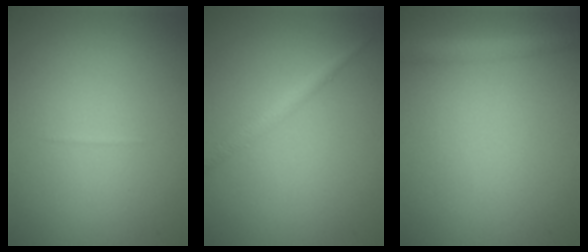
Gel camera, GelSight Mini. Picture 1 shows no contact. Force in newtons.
{"total": 1.7, "press": 1.7, "slide": 0.1}
{"total": 2.6, "press": 2.6, "slide": 0.0}